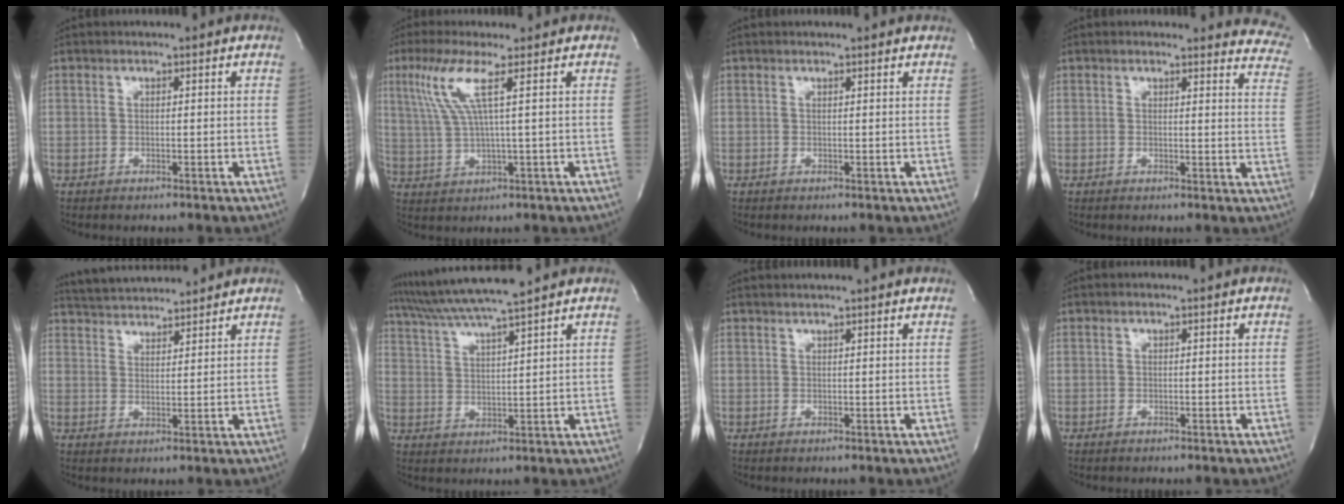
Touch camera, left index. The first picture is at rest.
{"total": 6.4, "force": [2.5, -0.6, 5.9], "torque": [-0.134, -0.001, 0.056]}
{"total": 3.2, "force": [3.0, 0.1, 1.1], "torque": [-0.018, 0.008, 0.027]}
{"total": 11.2, "force": [10.9, 2.3, 1.8], "torque": [0.020, -0.084, 0.070]}
{"total": 8.9, "force": [8.6, 0.9, 2.2], "torque": [-0.047, 0.018, 0.140]}
{"total": 9.2, "force": [8.0, -1.7, 4.1], "torque": [-0.081, 0.011, 0.142]}
{"total": 2.2, "force": [2.0, -0.6, 0.7], "torque": [-0.014, 0.010, 0.029]}
{"total": 0.0}